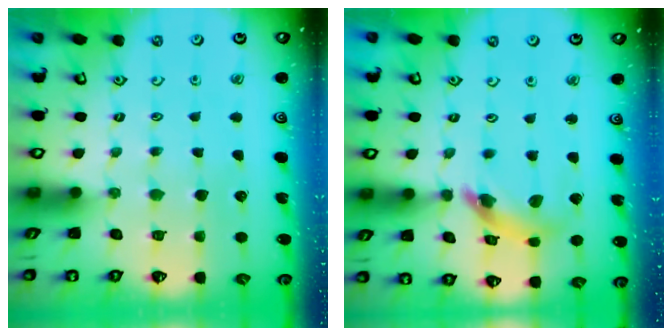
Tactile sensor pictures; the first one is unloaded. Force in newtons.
{"total": 9.1, "press": 9.1, "slide": 1.1}